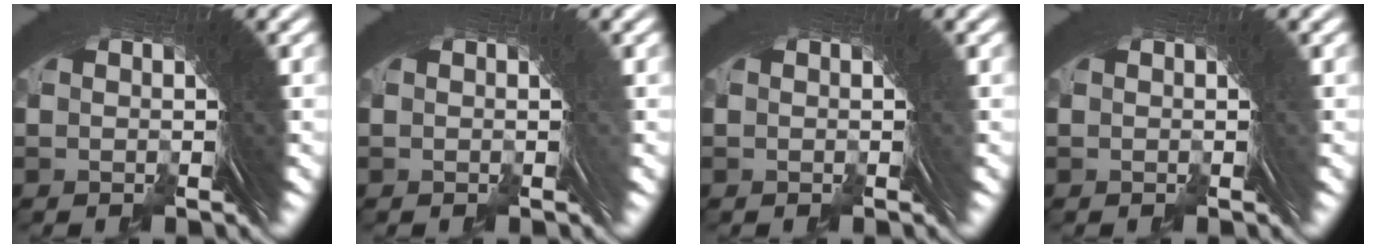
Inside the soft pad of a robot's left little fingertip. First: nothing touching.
{"total": 0.0}
{"total": 0.0}
{"total": 0.0}